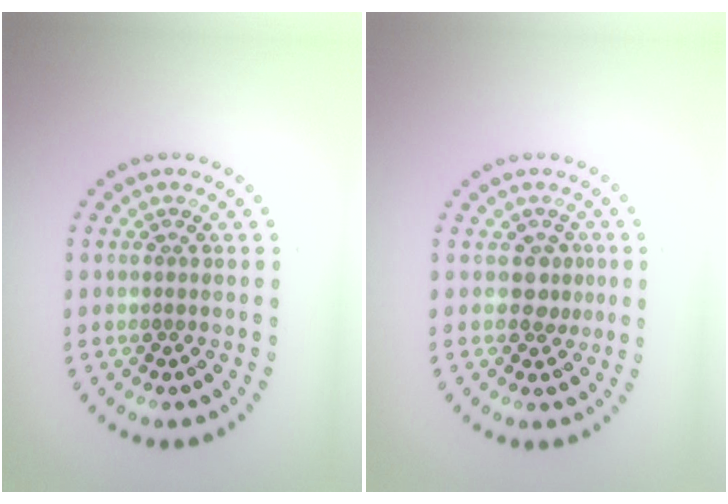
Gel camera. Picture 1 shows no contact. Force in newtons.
{"total": 1.8, "press": 1.5, "slide": 1.0}